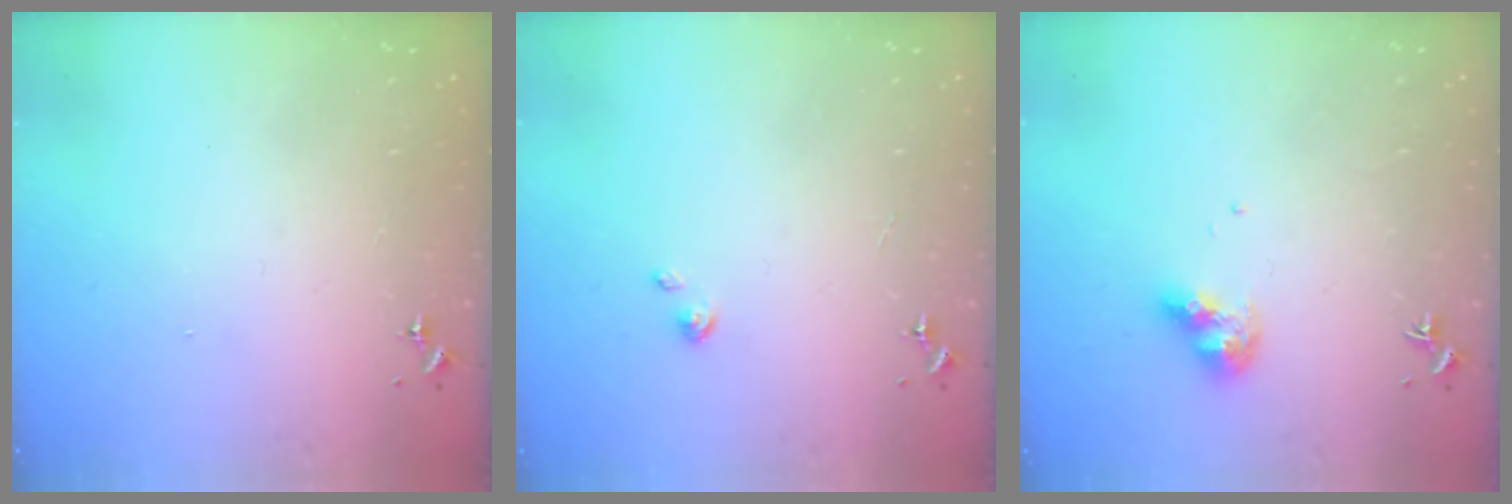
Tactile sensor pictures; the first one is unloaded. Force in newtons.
{"total": 2.2, "press": 2.2, "slide": 0.3}
{"total": 11.0, "press": 10.9, "slide": 1.2}